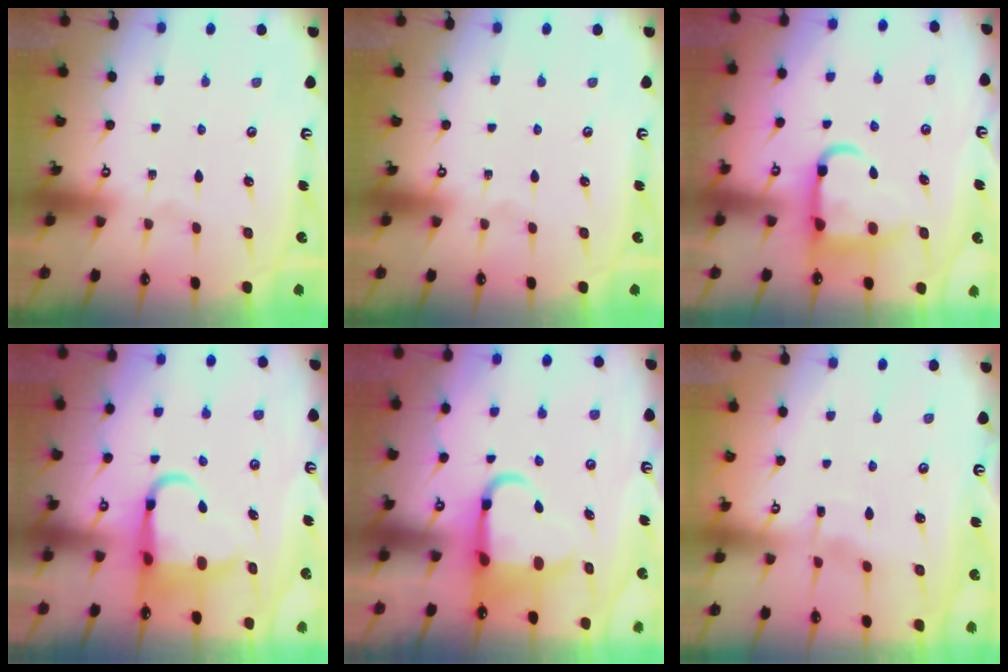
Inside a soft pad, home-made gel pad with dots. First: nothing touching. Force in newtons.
{"total": 0.0}
{"total": 10.7, "press": 10.6, "slide": 1.6}
{"total": 8.4, "press": 7.8, "slide": 3.1}
{"total": 8.0, "press": 7.9, "slide": 1.3}
{"total": 3.9, "press": 3.9, "slide": 0.4}